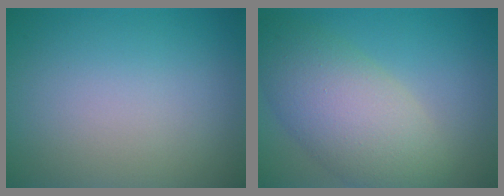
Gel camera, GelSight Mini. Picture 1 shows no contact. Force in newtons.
{"total": 7.5, "press": 7.5, "slide": 0.6}